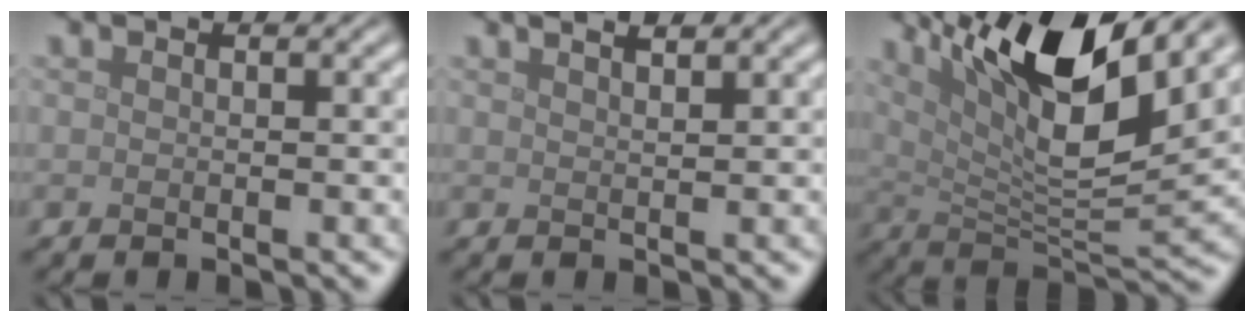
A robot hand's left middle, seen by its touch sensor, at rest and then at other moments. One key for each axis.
{"total": 3.0, "fx": 2.2, "fy": 1.1, "fz": 1.7, "tx": 0.000, "ty": 0.017, "tz": 0.001}
{"total": 12.1, "fx": 6.6, "fy": 2.9, "fz": 9.8, "tx": -0.170, "ty": -0.002, "tz": 0.122}